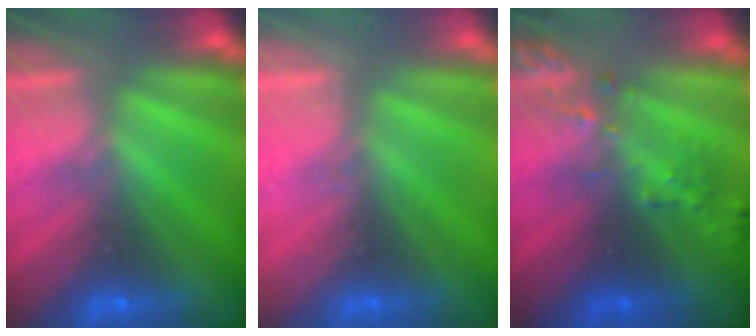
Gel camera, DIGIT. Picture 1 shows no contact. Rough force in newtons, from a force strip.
{"total": 2.3}
{"total": 5.8}